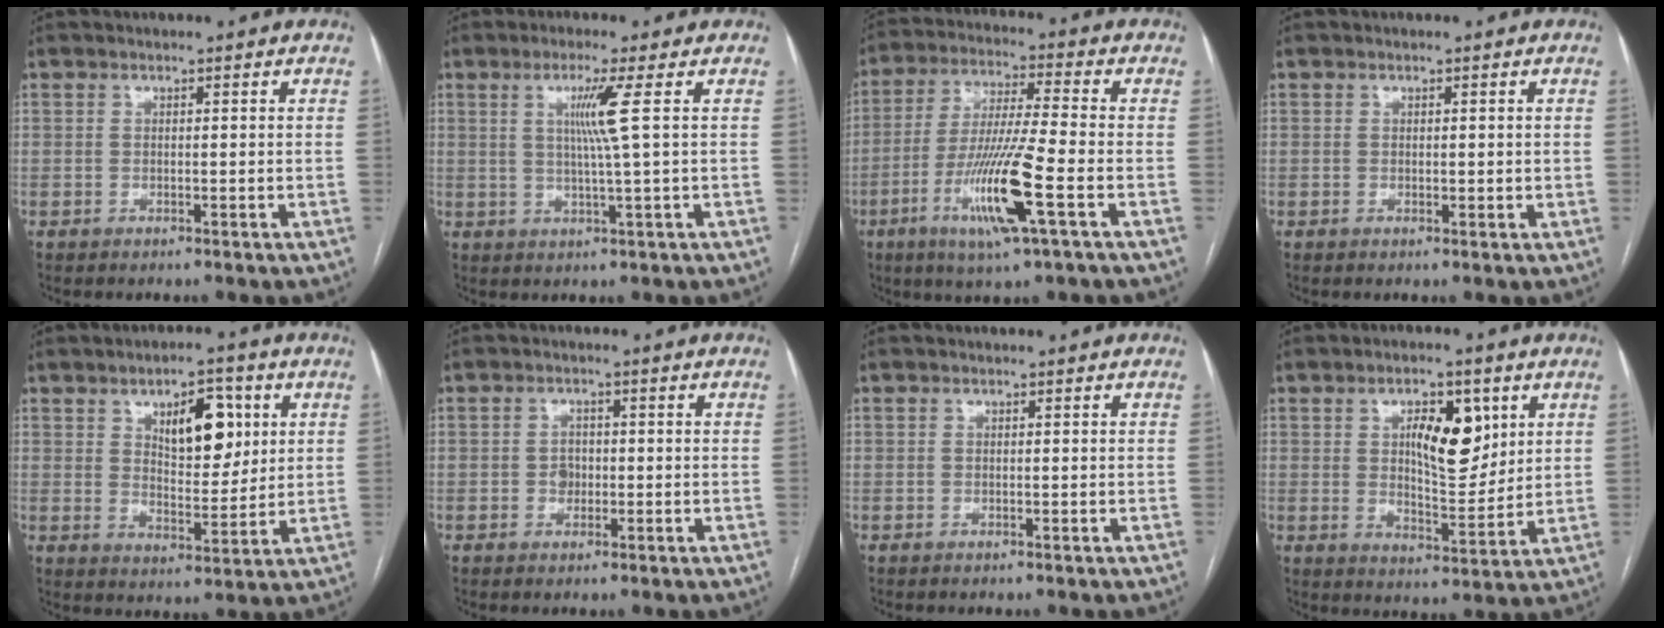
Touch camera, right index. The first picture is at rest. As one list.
[{"total": 5.1, "force": [1.3, -1.4, 4.8], "torque": [-0.093, -0.004, 0.026]}, {"total": 13.3, "force": [-4.8, 0.0, 12.5], "torque": [-0.248, -0.019, -0.091]}, {"total": 1.1, "force": [0.2, 0.7, 0.8], "torque": [-0.009, -0.002, 0.002]}, {"total": 9.4, "force": [3.6, 4.1, 7.7], "torque": [-0.112, 0.005, 0.059]}, {"total": 2.2, "force": [-0.3, 1.8, 1.1], "torque": [-0.013, 0.006, -0.004]}, {"total": 0.0}, {"total": 9.6, "force": [3.4, 3.9, 8.1], "torque": [-0.124, 0.002, 0.058]}]